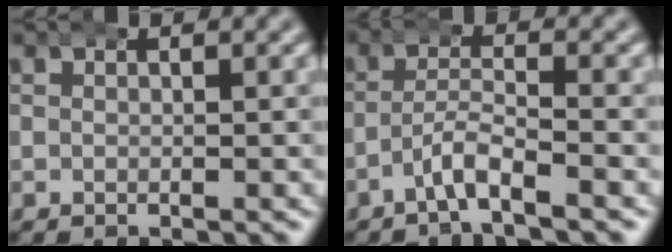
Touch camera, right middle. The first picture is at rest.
{"total": 2.8, "force": [-2.3, 0.2, 1.7], "torque": [-0.024, 0.007, -0.046]}